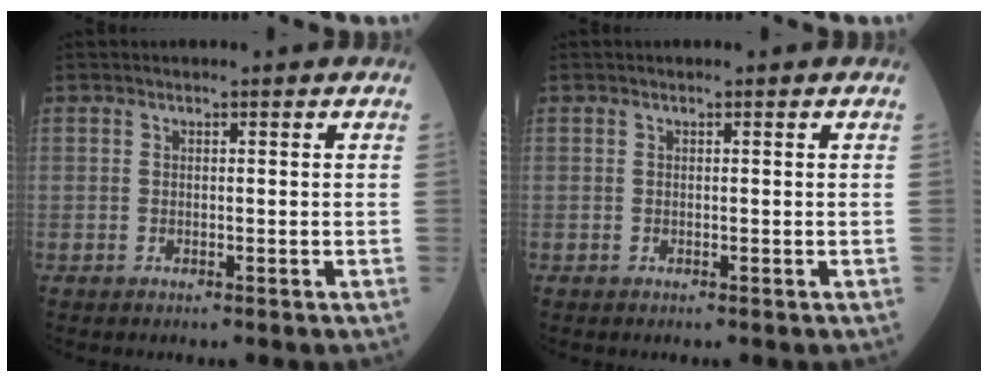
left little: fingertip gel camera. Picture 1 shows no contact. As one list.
[{"total": 0.0}]